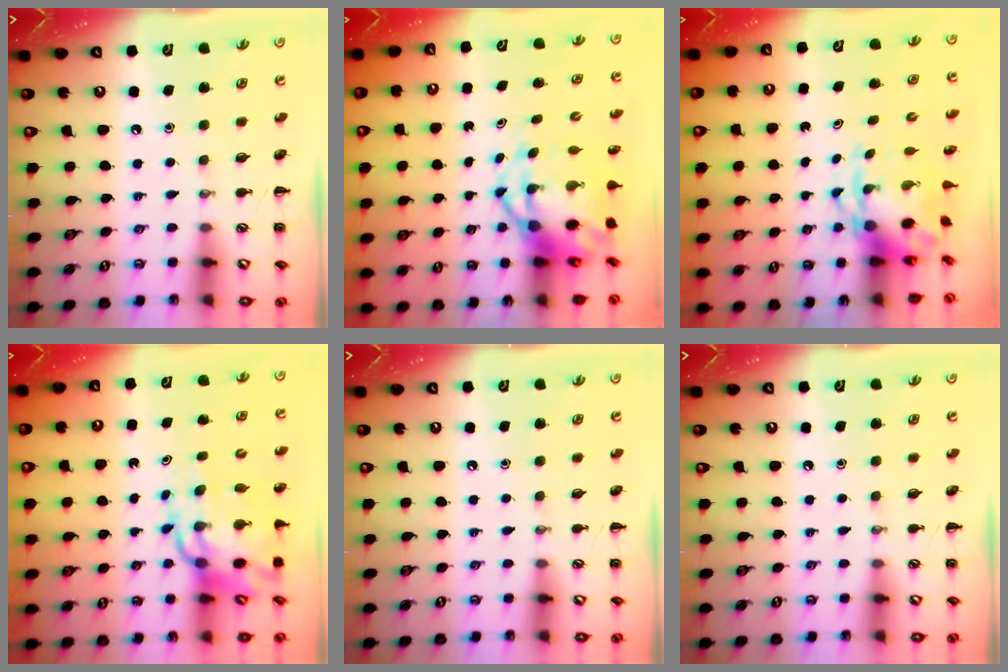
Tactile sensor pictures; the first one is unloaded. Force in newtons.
{"total": 8.0, "press": 7.7, "slide": 2.1}
{"total": 3.8, "press": 3.7, "slide": 0.8}
{"total": 11.7, "press": 11.2, "slide": 3.4}
{"total": 0.0}
{"total": 0.0}